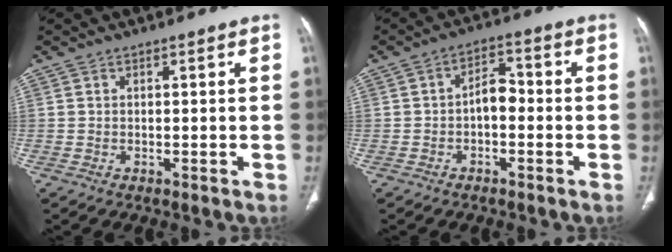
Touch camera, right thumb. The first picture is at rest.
{"total": 4.8, "force": [-1.0, 2.9, 3.7], "torque": [-0.045, 0.025, -0.025]}